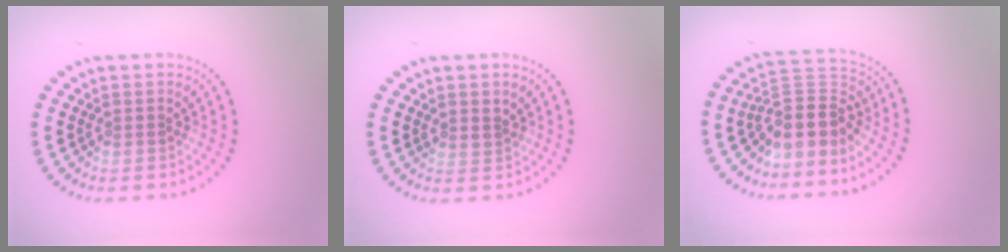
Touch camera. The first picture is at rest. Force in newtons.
{"total": 0.8, "press": 0.7, "slide": 0.5}
{"total": 4.3, "press": 3.5, "slide": 2.6}